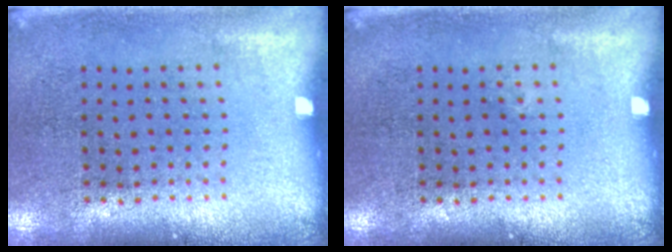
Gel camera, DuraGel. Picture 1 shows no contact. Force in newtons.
{"total": 0.0}